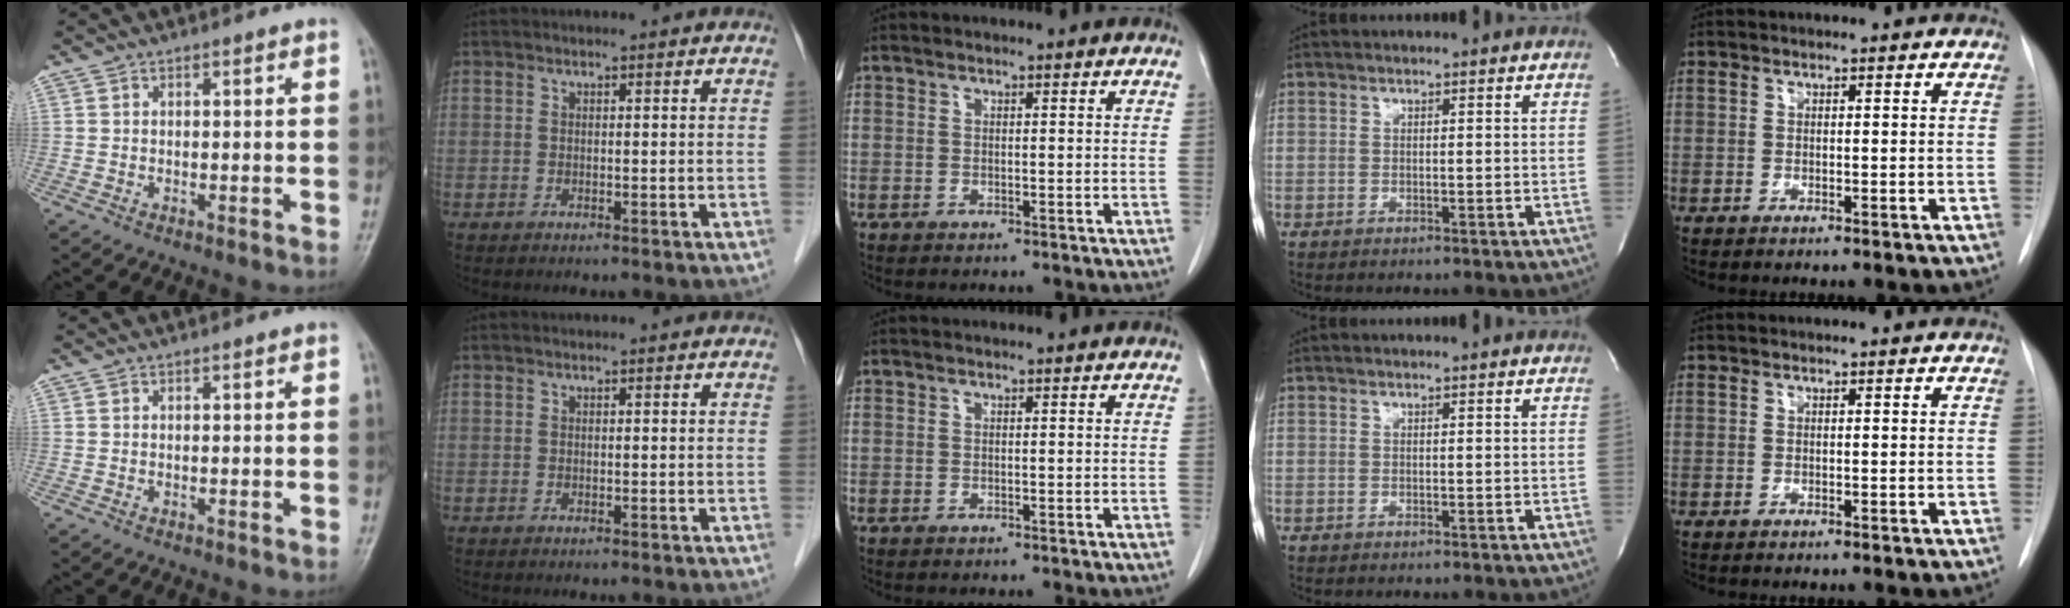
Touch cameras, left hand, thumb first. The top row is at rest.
{}